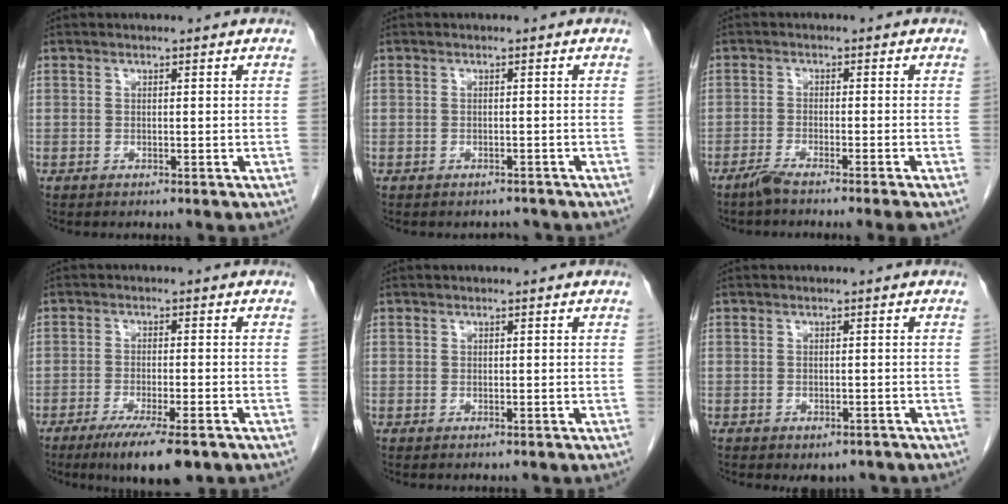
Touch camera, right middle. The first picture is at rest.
{"total": 1.5, "force": [-1.3, 0.7, -0.1], "torque": [0.000, 0.001, -0.018]}
{"total": 4.4, "force": [-3.5, -0.9, 2.4], "torque": [-0.043, -0.006, -0.064]}
{"total": 8.8, "force": [-5.9, 1.2, 6.4], "torque": [-0.097, -0.019, -0.088]}
{"total": 0.0}
{"total": 2.6, "force": [-1.9, 1.5, 1.0], "torque": [-0.004, 0.001, -0.019]}